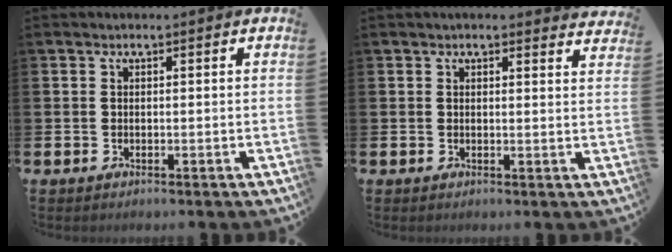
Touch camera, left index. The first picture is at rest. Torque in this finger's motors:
{"motor_torque": [0.44, -1.69, 0.10, 0.01]}